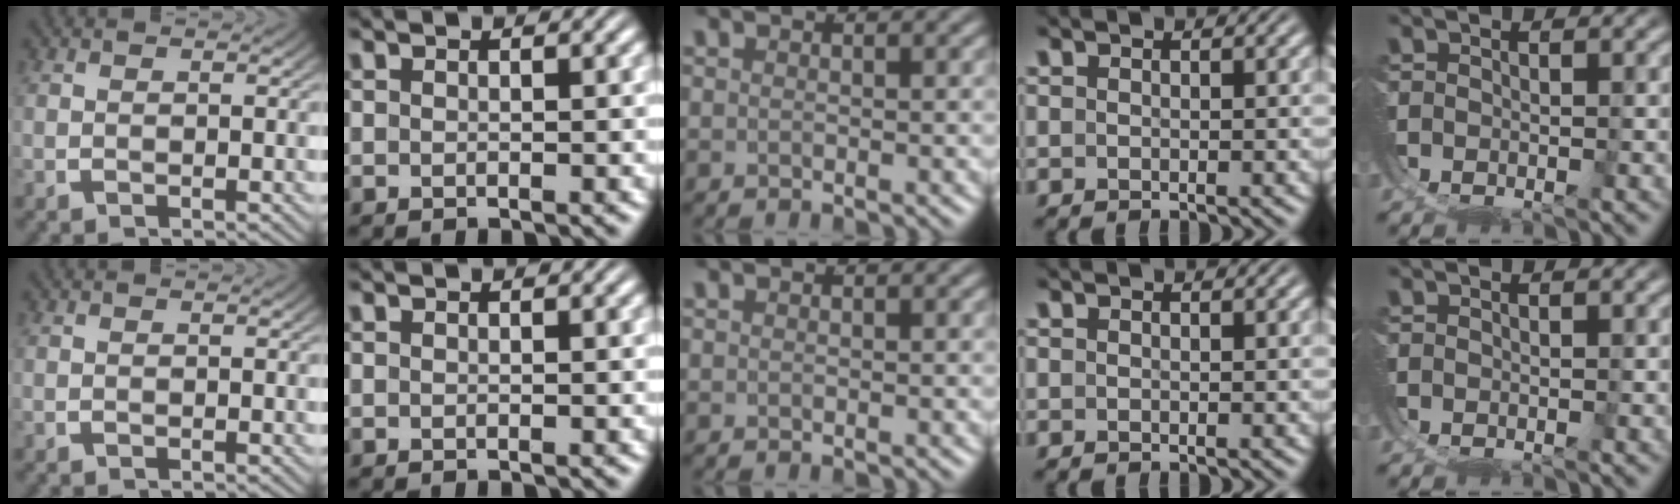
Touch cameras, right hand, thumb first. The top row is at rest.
{}